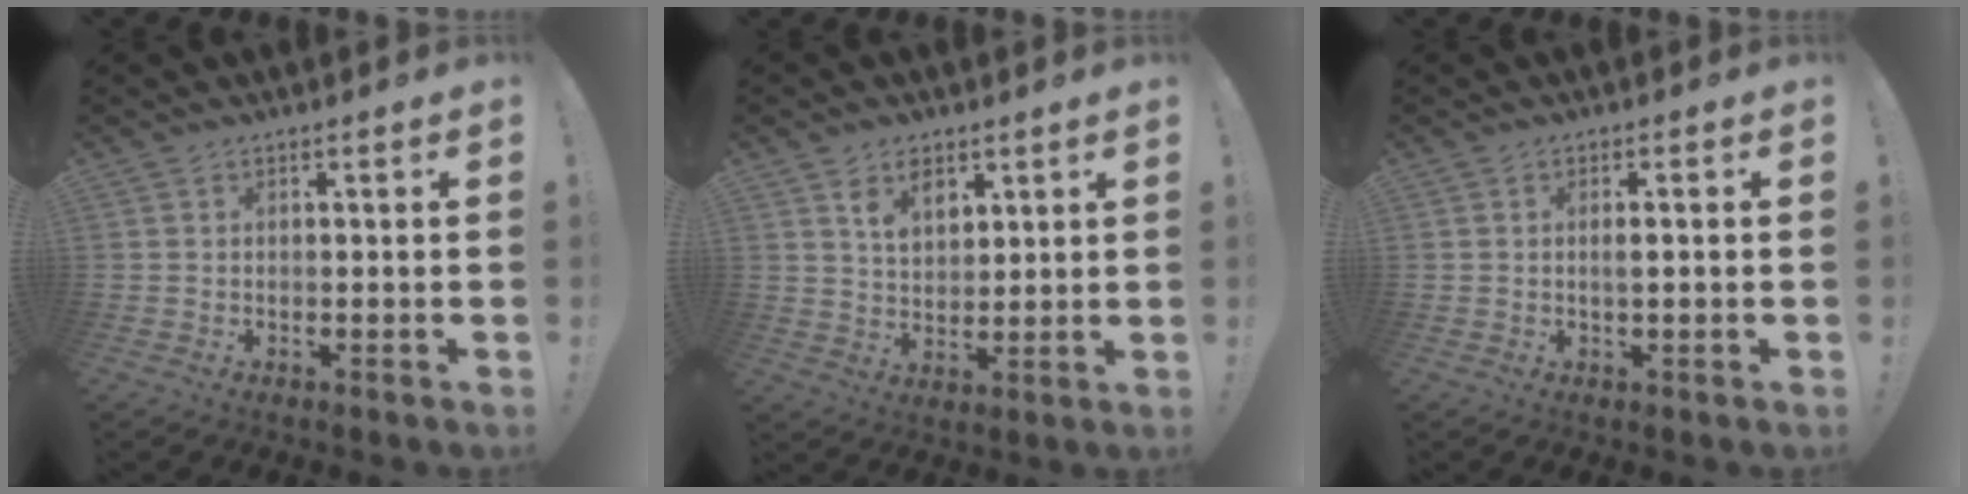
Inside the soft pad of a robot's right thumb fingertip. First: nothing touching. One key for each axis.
{"total": 7.6, "fx": 4.4, "fy": 4.9, "fz": 3.8, "tx": -0.060, "ty": -0.020, "tz": 0.081}
{"total": 1.8, "fx": -0.1, "fy": 0.2, "fz": 1.8, "tx": -0.031, "ty": -0.001, "tz": -0.004}